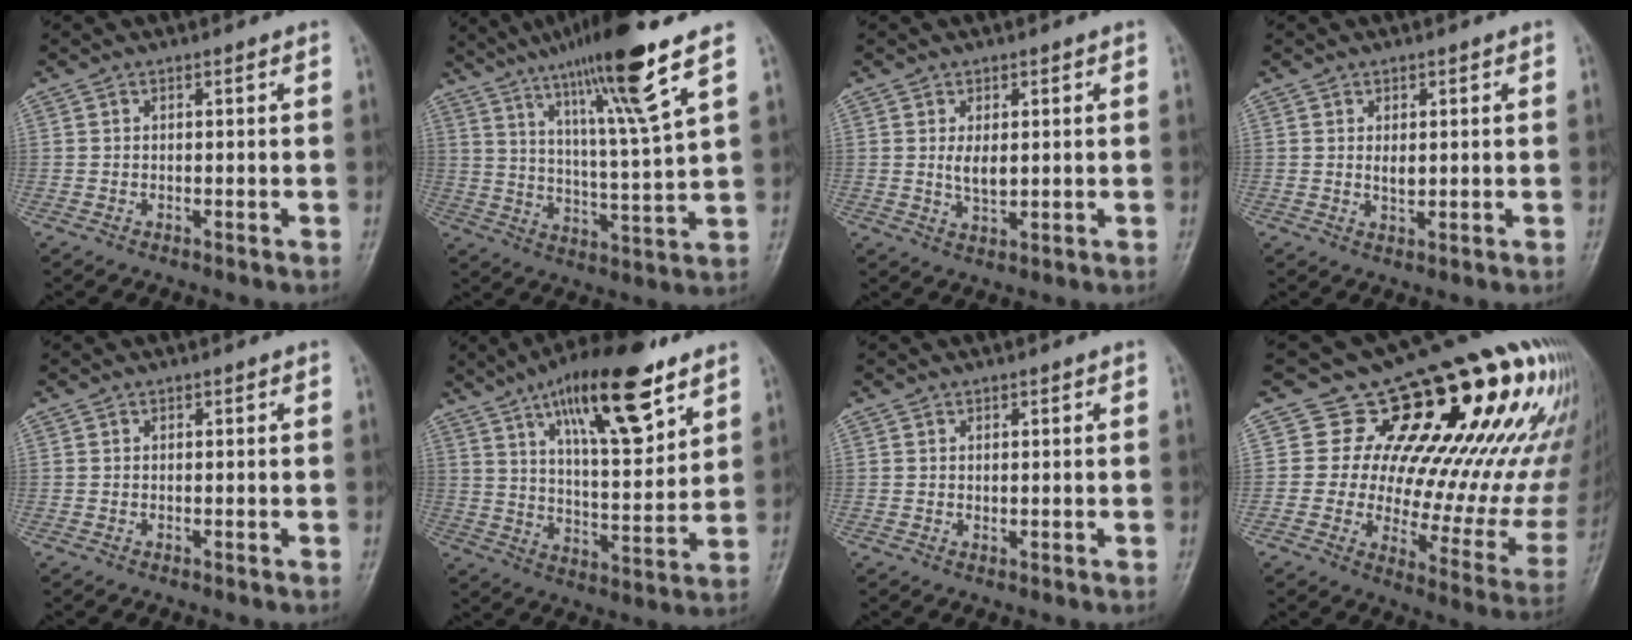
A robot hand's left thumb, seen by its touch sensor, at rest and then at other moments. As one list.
[{"total": 17.3, "force": [10.6, 0.2, 13.6], "torque": [-0.226, -0.048, 0.178]}, {"total": 3.8, "force": [0.6, 2.1, 3.1], "torque": [-0.050, -0.012, 0.015]}, {"total": 2.2, "force": [0.5, 1.4, 1.7], "torque": [-0.020, -0.006, 0.008]}, {"total": 0.0}, {"total": 20.0, "force": [11.3, 6.5, 15.2], "torque": [-0.214, -0.046, 0.186]}, {"total": 0.7, "force": [0.3, 0.6, 0.4], "torque": [-0.002, -0.002, 0.003]}, {"total": 24.3, "force": [11.4, 12.0, 17.8], "torque": [-0.172, -0.033, 0.155]}]